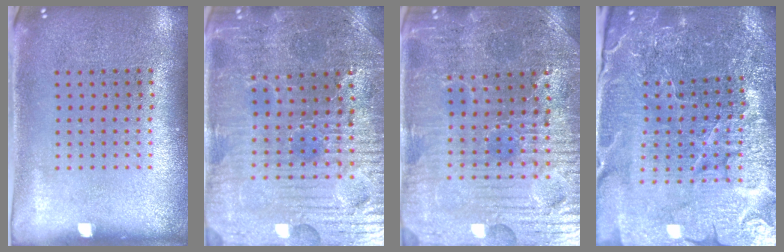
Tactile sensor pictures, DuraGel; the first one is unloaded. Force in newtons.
{"total": 4.1, "press": 4.0, "slide": 0.5}
{"total": 4.1, "press": 4.0, "slide": 0.5}
{"total": 5.1, "press": 4.9, "slide": 1.6}